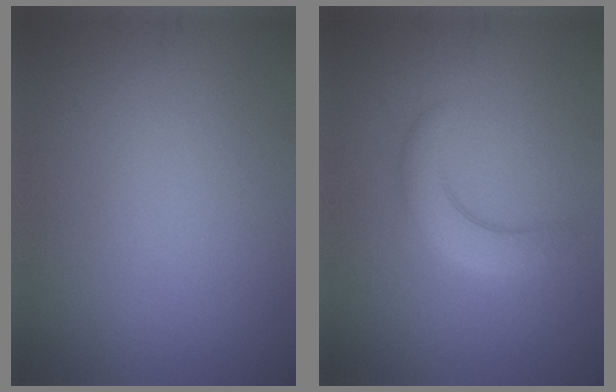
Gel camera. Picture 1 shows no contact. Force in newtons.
{"total": 3.0, "press": 3.0, "slide": 0.3}